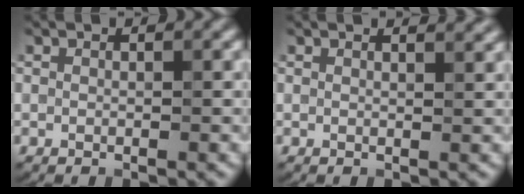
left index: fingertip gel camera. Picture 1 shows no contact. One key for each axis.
{"total": 1.8, "fx": 1.6, "fy": 0.5, "fz": 0.8, "tx": -0.005, "ty": 0.003, "tz": 0.011}